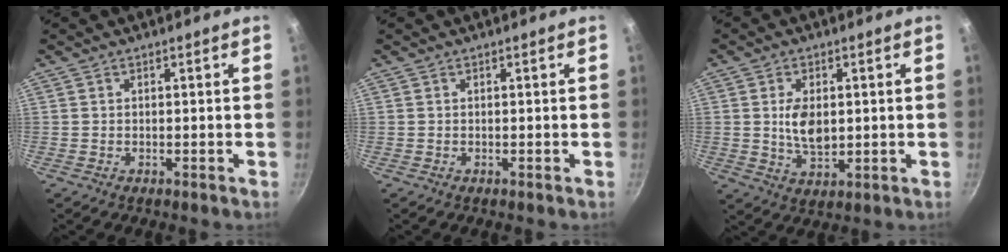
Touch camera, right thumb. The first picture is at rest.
{"total": 0.0}
{"total": 6.9, "force": [0.7, 4.1, 5.6], "torque": [-0.094, -0.014, 0.016]}